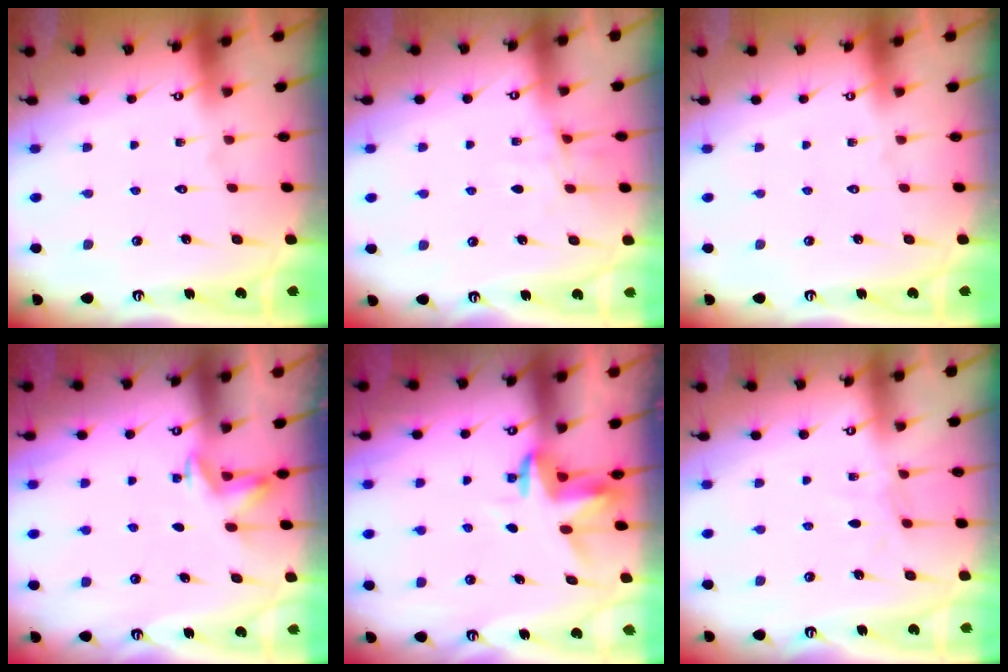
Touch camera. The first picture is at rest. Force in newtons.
{"total": 6.1, "press": 6.0, "slide": 0.6}
{"total": 0.0}
{"total": 3.2, "press": 3.1, "slide": 0.7}
{"total": 3.6, "press": 3.6, "slide": 0.2}
{"total": 3.6, "press": 3.6, "slide": 0.4}